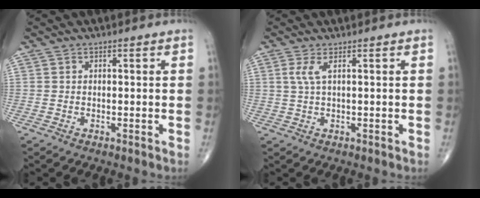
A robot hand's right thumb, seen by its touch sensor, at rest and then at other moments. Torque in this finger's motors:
{"motor_torque": [0.11, -0.25, 0.27, 0.23, 0.03]}